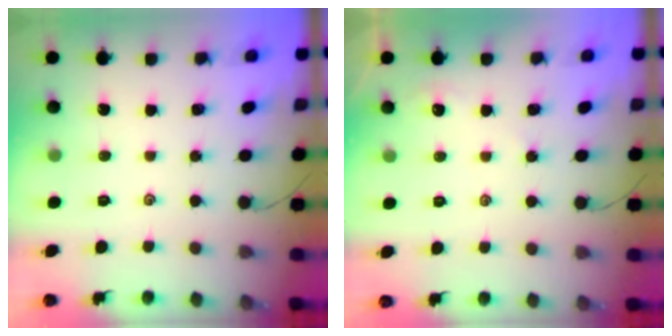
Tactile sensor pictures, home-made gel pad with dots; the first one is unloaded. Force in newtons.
{"total": 1.4, "press": 1.4, "slide": 0.2}